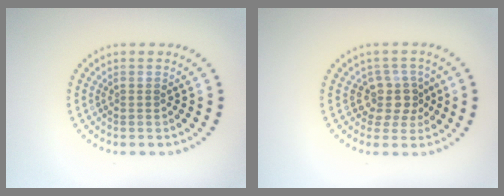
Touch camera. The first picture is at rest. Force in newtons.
{"total": 2.7, "press": 2.1, "slide": 1.7}